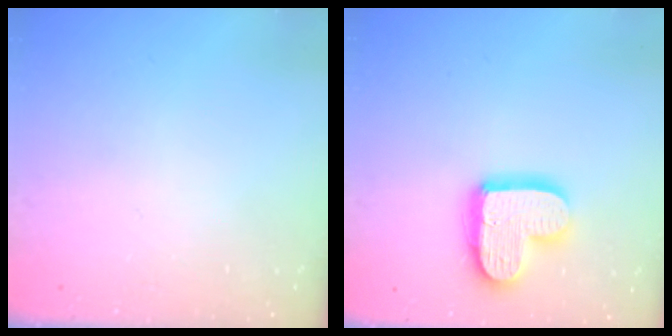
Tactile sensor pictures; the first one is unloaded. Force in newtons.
{"total": 14.9, "press": 14.9, "slide": 1.1}